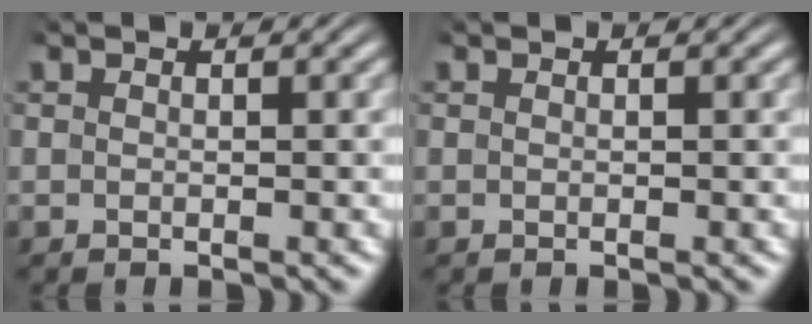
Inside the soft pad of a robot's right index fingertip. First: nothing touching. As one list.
[{"total": 0.0}]